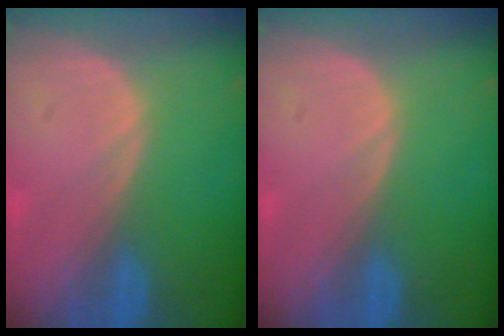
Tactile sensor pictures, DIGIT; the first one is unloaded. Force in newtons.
{"total": 0.0}